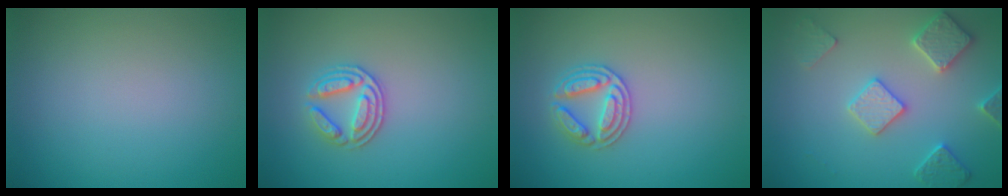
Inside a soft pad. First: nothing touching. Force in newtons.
{"total": 2.9, "press": 2.6, "slide": 1.1}
{"total": 2.7, "press": 2.7, "slide": 0.4}
{"total": 3.7, "press": 3.6, "slide": 0.8}